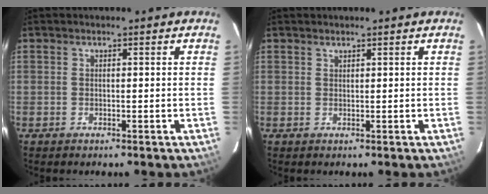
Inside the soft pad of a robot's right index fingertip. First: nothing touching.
{"total": 0.8, "force": [0.5, -0.4, -0.4], "torque": [0.008, -0.001, 0.010]}